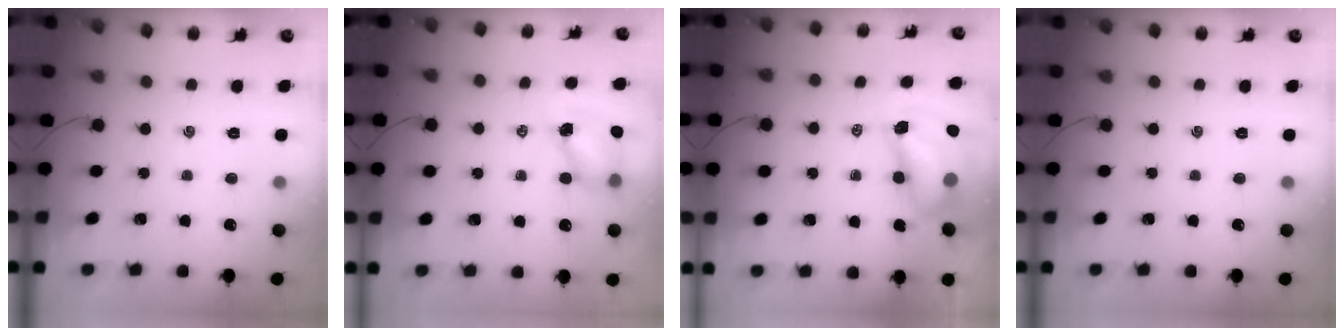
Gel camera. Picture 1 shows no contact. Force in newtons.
{"total": 6.4, "press": 6.3, "slide": 1.0}
{"total": 10.4, "press": 10.0, "slide": 2.8}
{"total": 0.0}